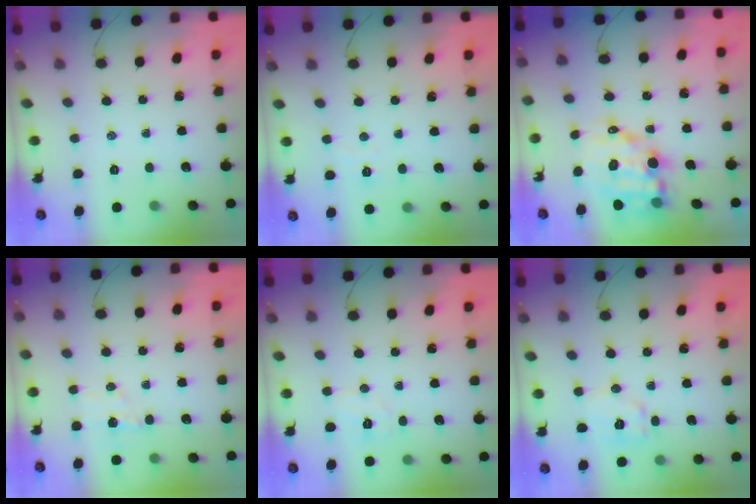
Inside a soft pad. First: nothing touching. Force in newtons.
{"total": 3.0, "press": 2.9, "slide": 0.7}
{"total": 11.0, "press": 10.7, "slide": 2.6}
{"total": 5.5, "press": 5.4, "slide": 0.9}
{"total": 4.2, "press": 4.1, "slide": 0.9}
{"total": 7.4, "press": 7.4, "slide": 1.0}